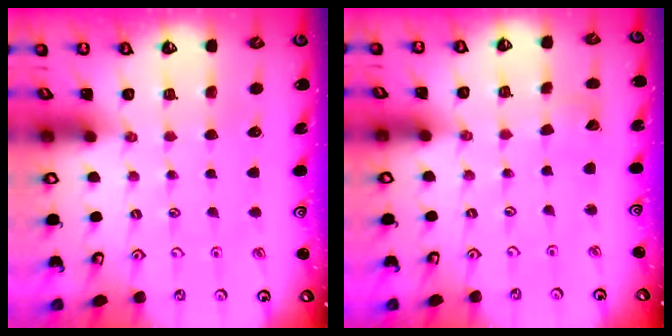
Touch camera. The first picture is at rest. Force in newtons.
{"total": 3.4, "press": 3.4, "slide": 0.3}